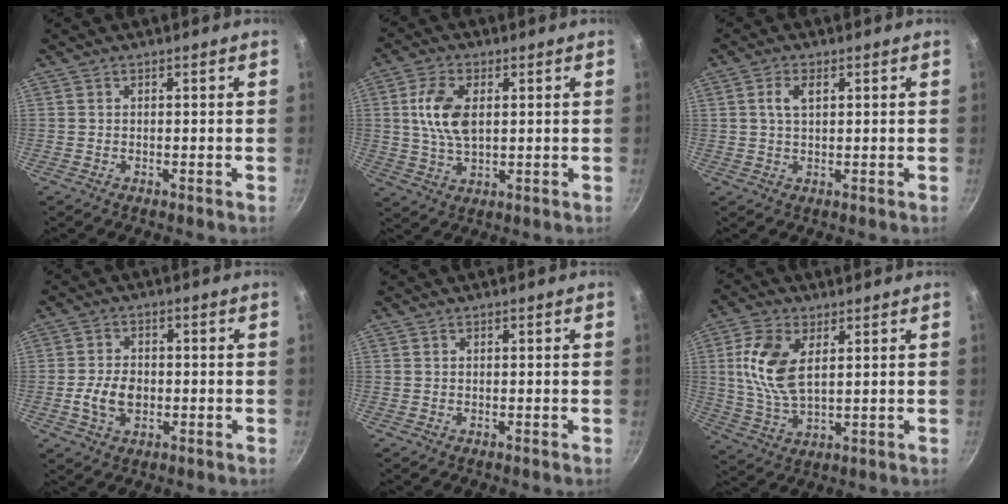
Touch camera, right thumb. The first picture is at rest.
{"total": 9.0, "force": [1.7, 5.1, 7.3], "torque": [-0.134, -0.001, 0.032]}
{"total": 3.5, "force": [1.1, 1.9, 2.8], "torque": [-0.045, 0.003, 0.020]}
{"total": 6.4, "force": [-1.2, 4.3, 4.6], "torque": [-0.077, 0.010, -0.024]}
{"total": 0.0}
{"total": 11.3, "force": [3.0, 6.1, 9.0], "torque": [-0.179, -0.010, 0.062]}